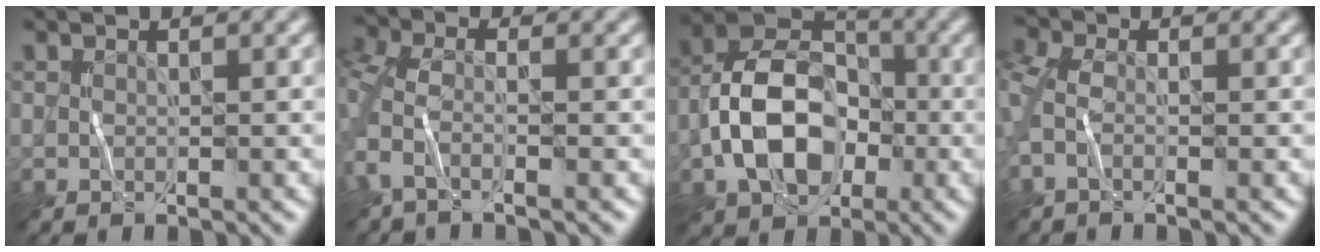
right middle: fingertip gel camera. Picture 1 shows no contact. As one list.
[{"total": 3.3, "force": [-1.1, 1.2, 2.8], "torque": [-0.078, -0.004, -0.032]}, {"total": 9.0, "force": [-2.2, 6.2, 6.2], "torque": [-0.115, 0.016, -0.049]}, {"total": 3.0, "force": [-0.1, 1.7, 2.4], "torque": [-0.052, 0.010, -0.007]}]